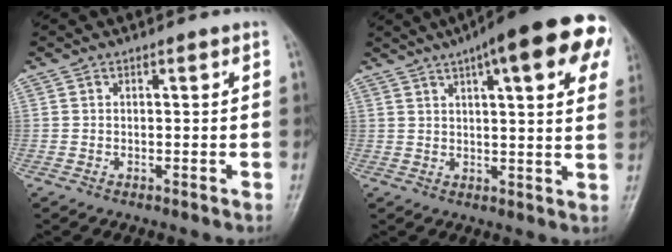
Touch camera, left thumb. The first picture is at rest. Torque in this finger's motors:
{"motor_torque": [1.12, 0.61, 2.11, -0.66, 0.36]}